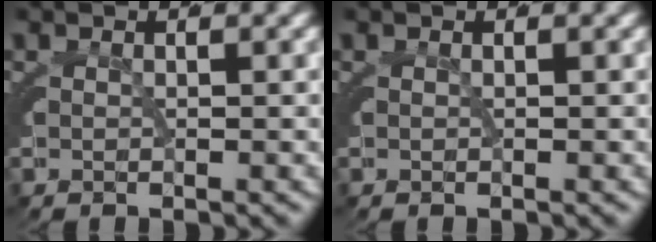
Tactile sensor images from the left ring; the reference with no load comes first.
{"total": 0.0}